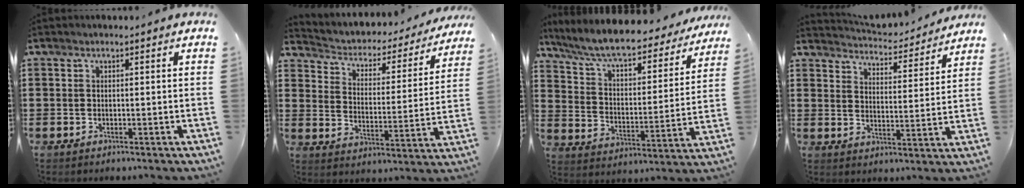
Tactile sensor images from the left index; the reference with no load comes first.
{"total": 2.1, "force": [1.7, 1.1, 0.6], "torque": [-0.026, -0.022, 0.017]}
{"total": 7.7, "force": [6.8, 0.7, 3.4], "torque": [-0.095, -0.044, 0.113]}
{"total": 4.1, "force": [4.1, 0.0, 0.3], "torque": [-0.021, -0.037, 0.066]}